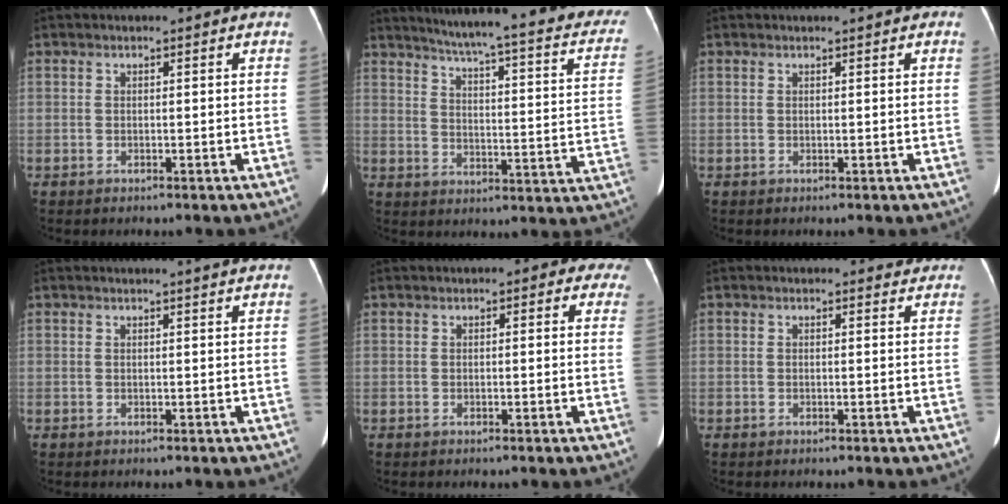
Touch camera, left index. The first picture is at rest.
{"total": 27.1, "force": [22.6, 2.4, 14.7], "torque": [-0.205, -0.055, 0.264]}
{"total": 2.1, "force": [1.6, 0.6, 1.2], "torque": [-0.013, 0.013, 0.011]}
{"total": 2.8, "force": [2.5, -0.5, 1.0], "torque": [-0.016, 0.001, 0.026]}
{"total": 5.0, "force": [3.5, 2.1, 2.8], "torque": [-0.010, 0.007, 0.025]}
{"total": 1.6, "force": [1.4, 0.8, -0.1], "torque": [0.003, -0.003, 0.003]}